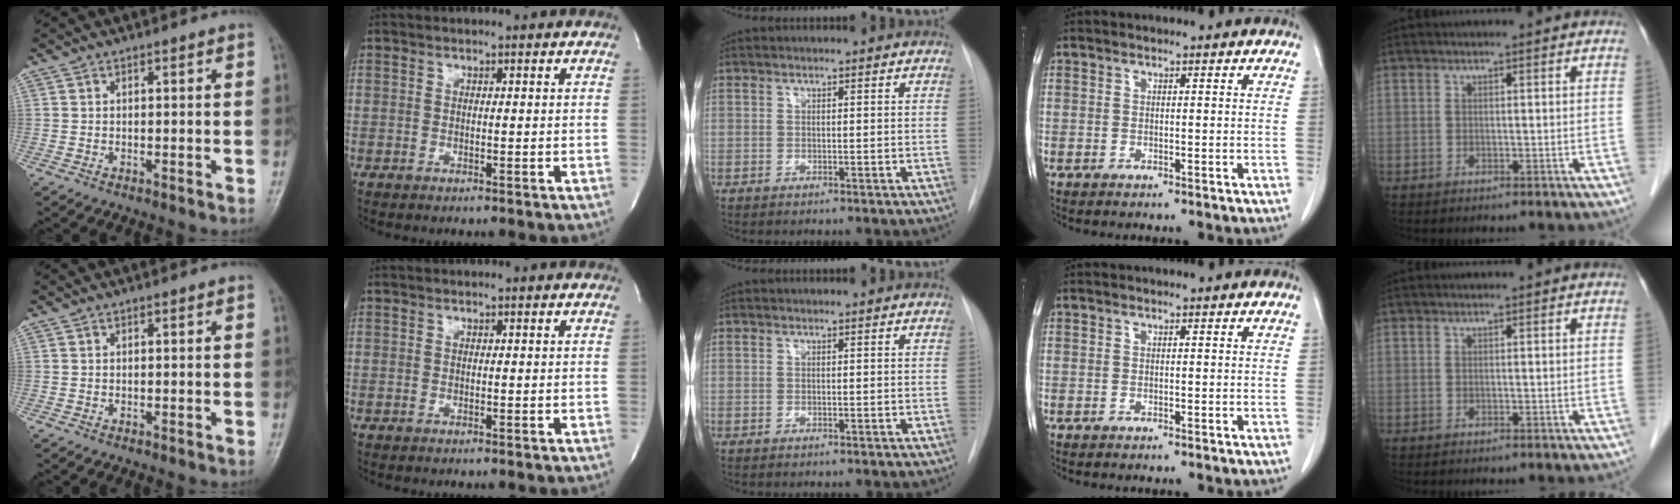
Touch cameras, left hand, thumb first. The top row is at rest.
{}